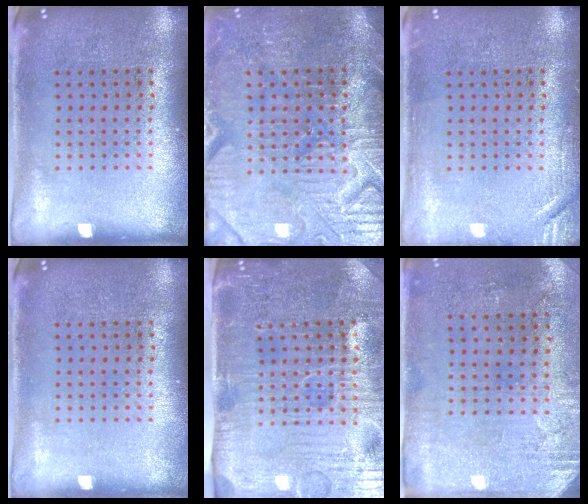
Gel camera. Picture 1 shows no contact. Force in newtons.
{"total": 3.9, "press": 3.8, "slide": 1.1}
{"total": 1.7, "press": 1.7, "slide": 0.2}
{"total": 0.0}
{"total": 5.0, "press": 4.5, "slide": 2.2}
{"total": 2.8, "press": 2.4, "slide": 1.5}